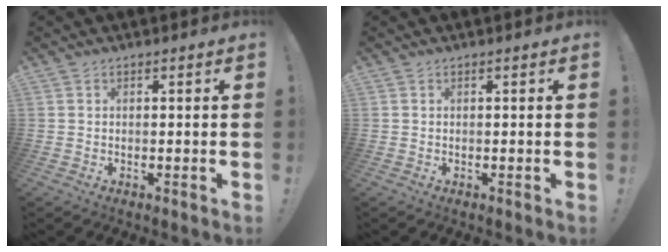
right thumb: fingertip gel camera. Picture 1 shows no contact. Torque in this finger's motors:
{"motor_torque": [-0.02, -0.02, 0.00, 0.00, 0.00]}